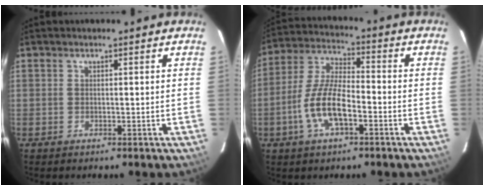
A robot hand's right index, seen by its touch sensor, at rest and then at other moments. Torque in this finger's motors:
{"motor_torque": [0.94, -0.42, 0.66, 0.21]}